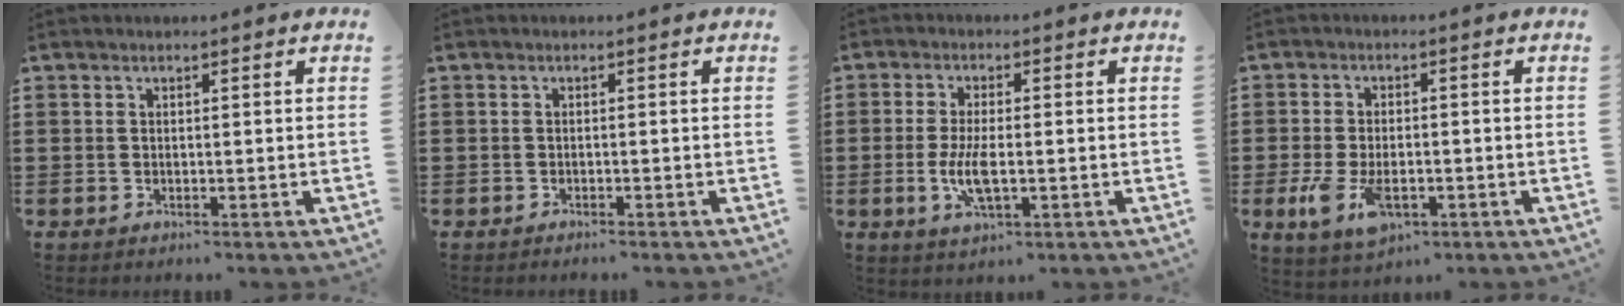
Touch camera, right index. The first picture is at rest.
{"total": 0.6, "force": [-0.5, -0.1, 0.1], "torque": [-0.005, -0.005, -0.010]}
{"total": 6.0, "force": [-1.2, 2.2, 5.5], "torque": [-0.122, -0.005, -0.027]}
{"total": 6.2, "force": [-2.1, 3.2, 4.9], "torque": [-0.122, -0.011, -0.044]}